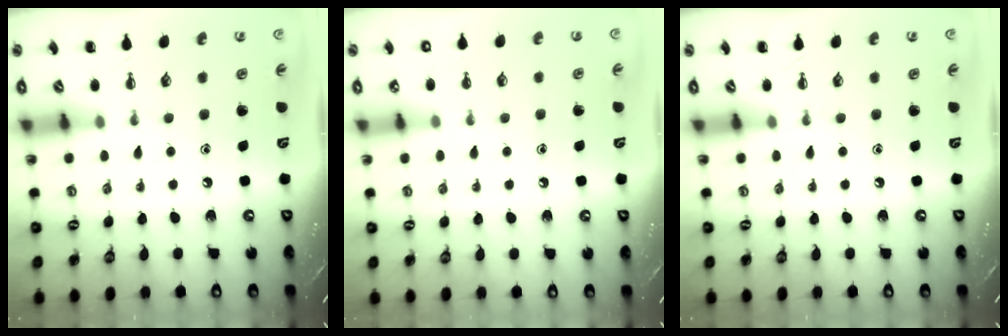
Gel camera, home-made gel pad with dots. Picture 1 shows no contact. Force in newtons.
{"total": 1.8, "press": 1.8, "slide": 0.3}
{"total": 0.0}